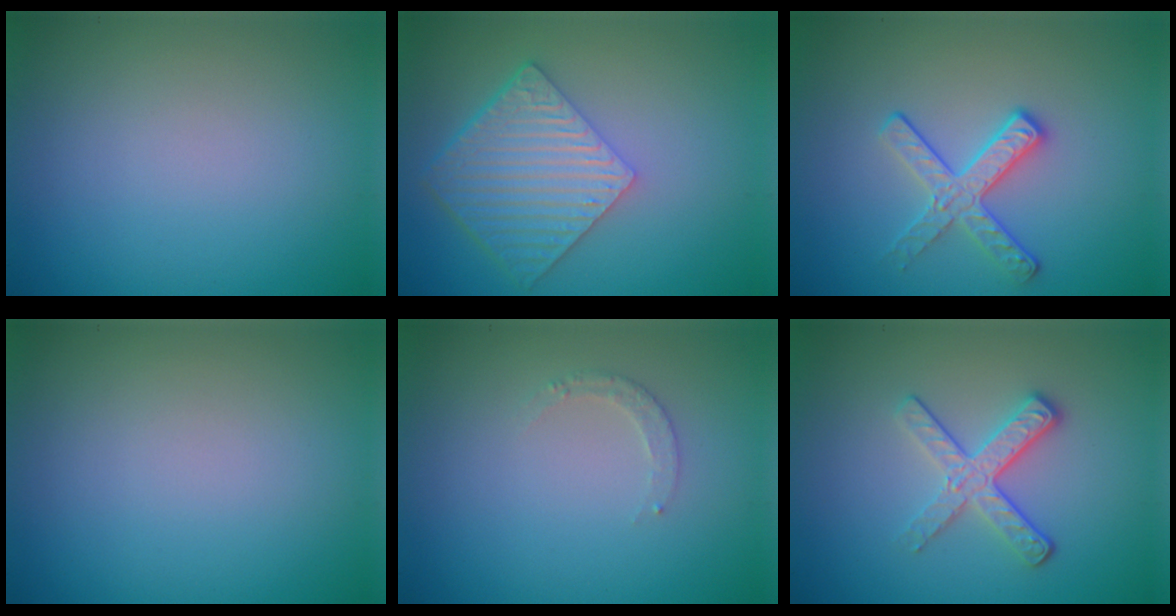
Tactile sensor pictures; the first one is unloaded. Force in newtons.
{"total": 6.7, "press": 4.8, "slide": 4.7}
{"total": 2.8, "press": 2.6, "slide": 1.1}
{"total": 0.0}
{"total": 1.3, "press": 1.2, "slide": 0.2}
{"total": 3.3, "press": 2.6, "slide": 2.0}